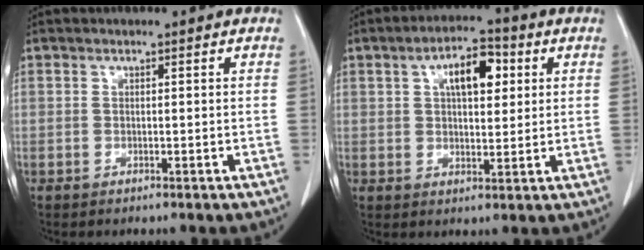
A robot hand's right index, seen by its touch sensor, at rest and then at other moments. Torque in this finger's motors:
{"motor_torque": [0.47, 0.37, 0.13, 0.11]}